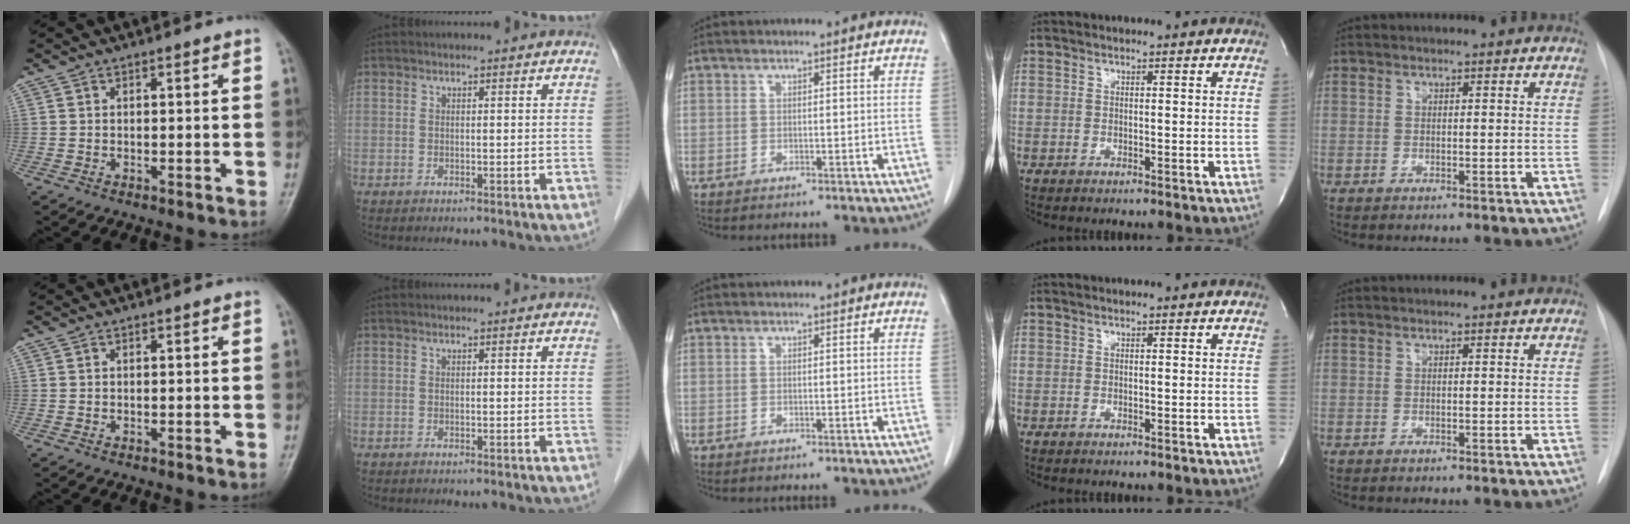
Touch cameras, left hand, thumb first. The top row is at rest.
{}